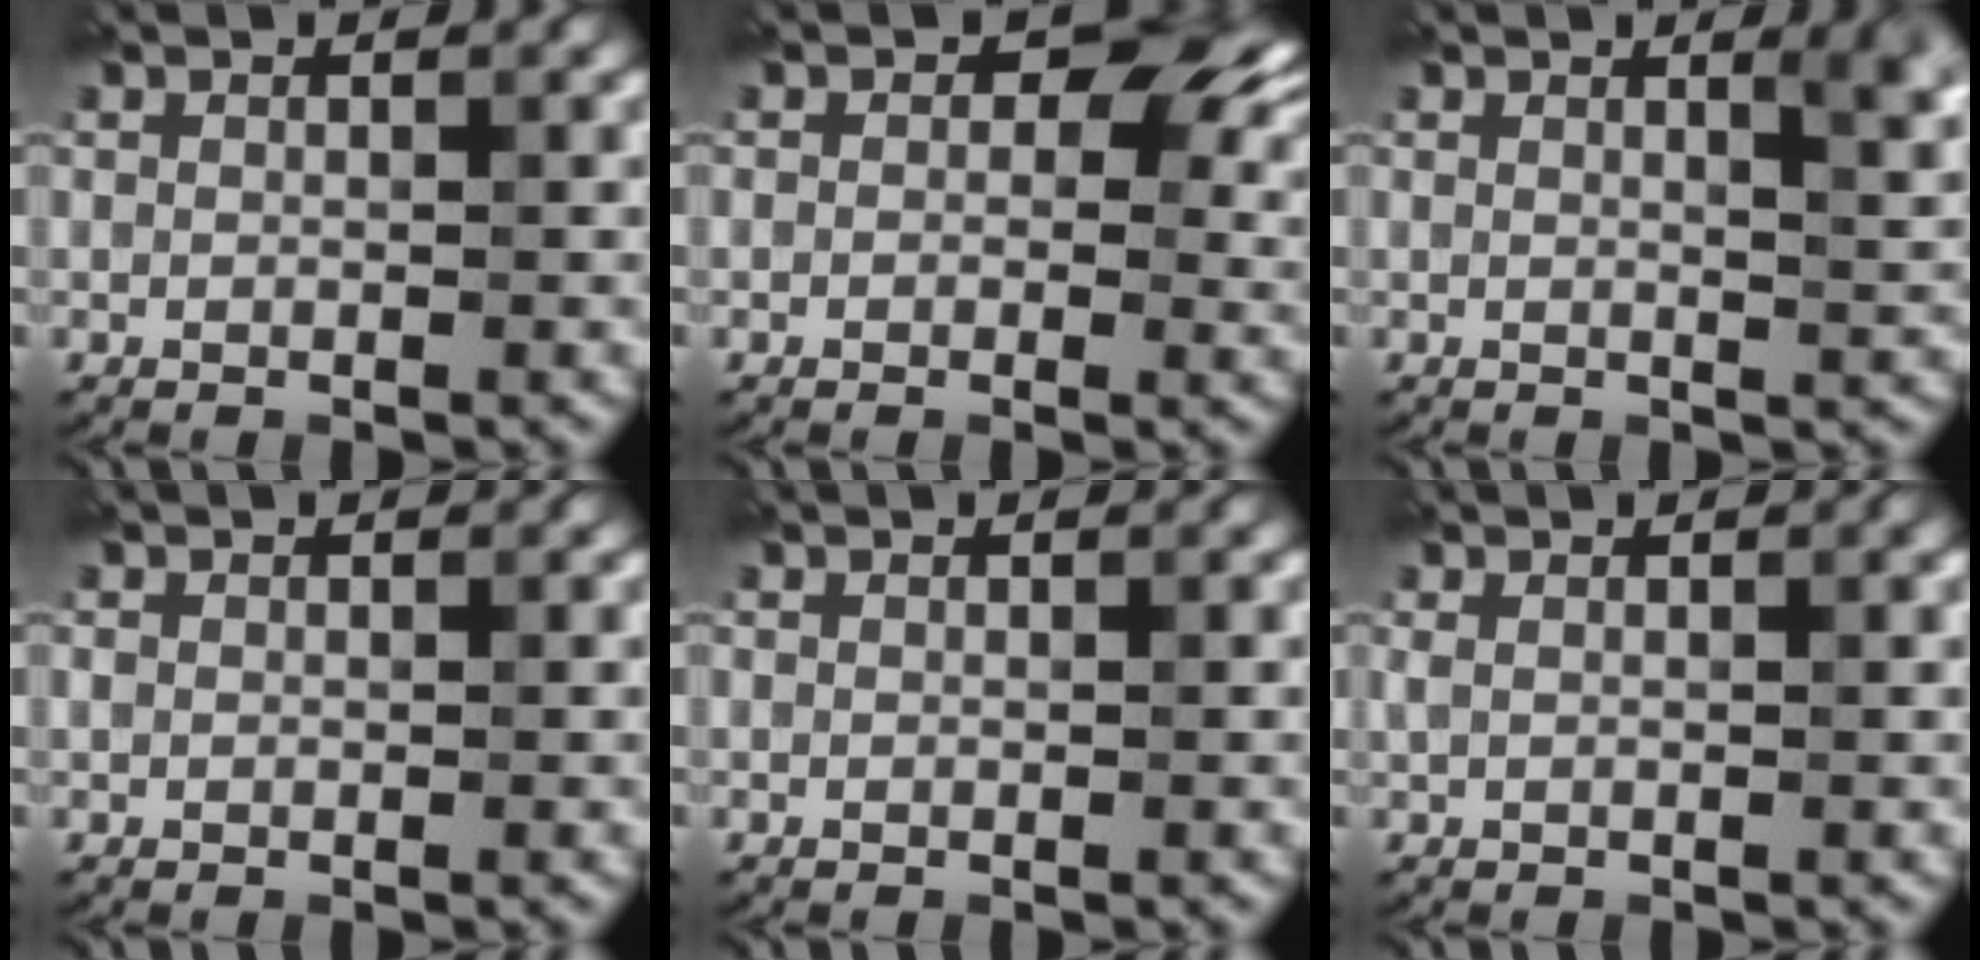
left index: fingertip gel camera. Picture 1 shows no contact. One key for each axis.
{"total": 6.3, "fx": 1.3, "fy": 4.4, "fz": 4.4, "tx": -0.025, "ty": 0.010, "tz": 0.005}
{"total": 3.6, "fx": 1.3, "fy": 1.1, "fz": 3.2, "tx": -0.028, "ty": 0.003, "tz": 0.013}
{"total": 0.5, "fx": 0.0, "fy": 0.5, "fz": 0.1, "tx": 0.001, "ty": -0.003, "tz": -0.003}
{"total": 0.0}
{"total": 1.3, "fx": 0.5, "fy": 0.5, "fz": 1.1, "tx": -0.023, "ty": 0.004, "tz": 0.004}